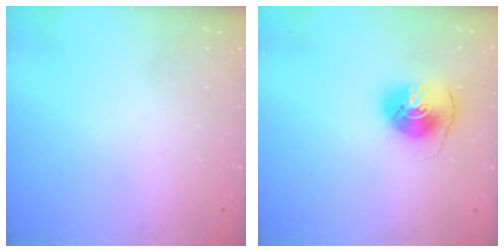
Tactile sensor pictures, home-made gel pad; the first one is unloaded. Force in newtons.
{"total": 7.6, "press": 7.6, "slide": 0.3}